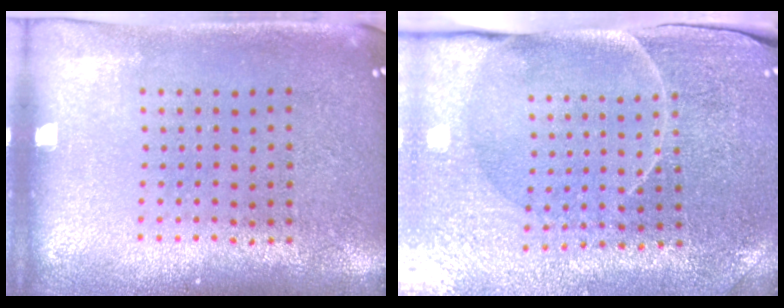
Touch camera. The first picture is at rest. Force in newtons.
{"total": 3.6, "press": 3.6, "slide": 0.5}